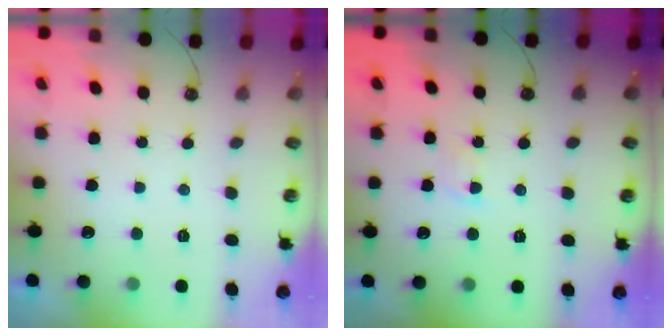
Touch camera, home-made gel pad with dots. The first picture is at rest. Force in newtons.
{"total": 1.9, "press": 1.9, "slide": 0.3}